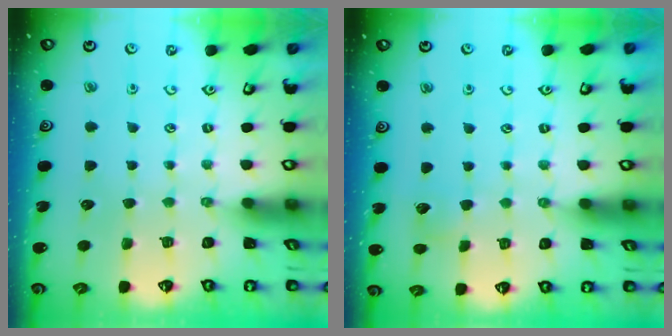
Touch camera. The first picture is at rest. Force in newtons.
{"total": 3.7, "press": 3.7, "slide": 0.5}